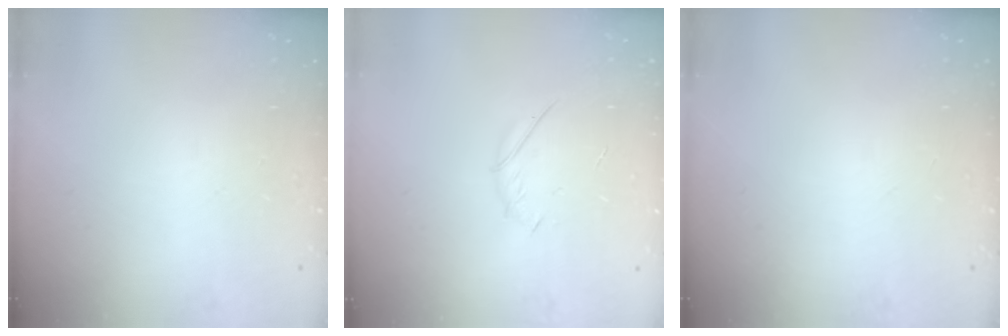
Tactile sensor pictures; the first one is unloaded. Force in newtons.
{"total": 1.9, "press": 1.8, "slide": 0.6}
{"total": 0.0}